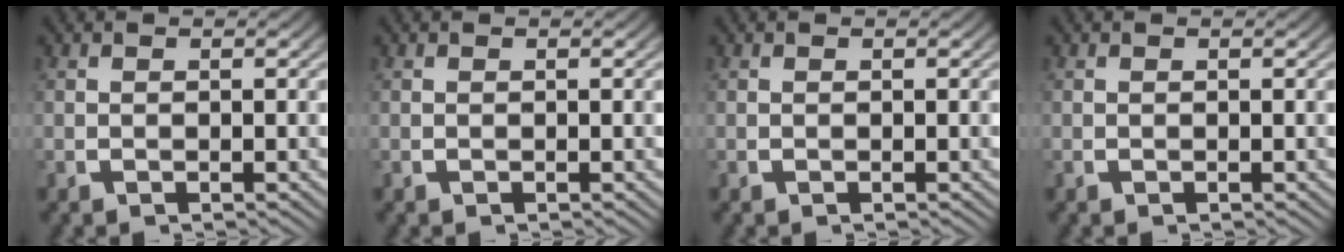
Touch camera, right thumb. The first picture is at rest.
{"total": 0.0}
{"total": 0.0}
{"total": 0.0}